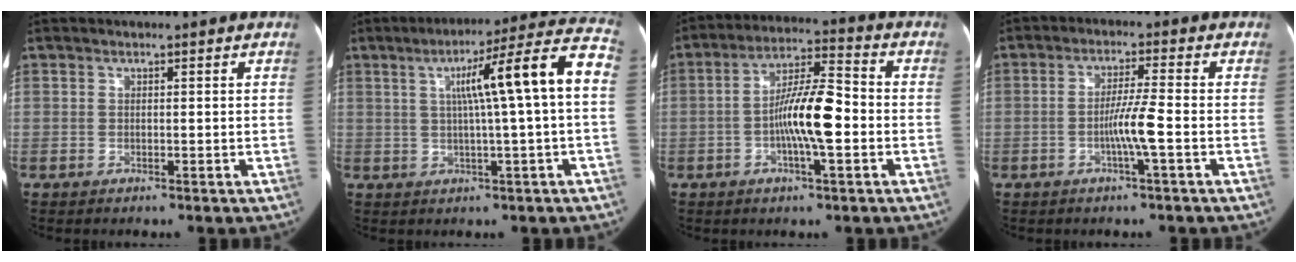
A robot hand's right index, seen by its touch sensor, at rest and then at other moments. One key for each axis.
{"total": 13.6, "fx": 1.4, "fy": -0.6, "fz": 13.5, "tx": -0.193, "ty": 0.030, "tz": 0.017}
{"total": 10.4, "fx": -2.1, "fy": 1.6, "fz": 10.1, "tx": -0.187, "ty": 0.015, "tz": -0.041}
{"total": 5.2, "fx": -1.6, "fy": -0.8, "fz": 4.9, "tx": -0.093, "ty": -0.002, "tz": -0.032}